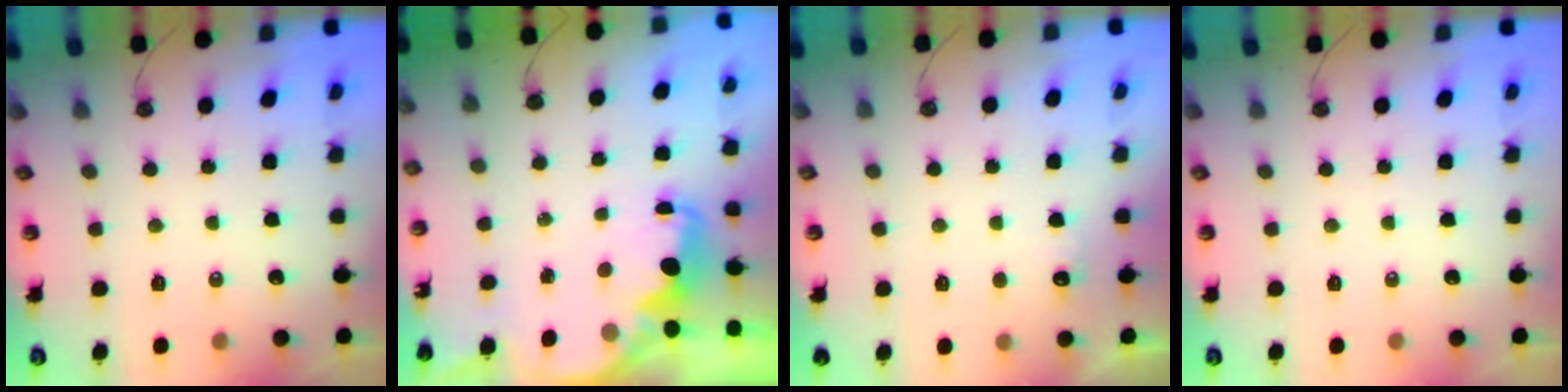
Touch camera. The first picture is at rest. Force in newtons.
{"total": 3.8, "press": 3.8, "slide": 0.5}
{"total": 4.0, "press": 3.8, "slide": 1.1}
{"total": 0.0}